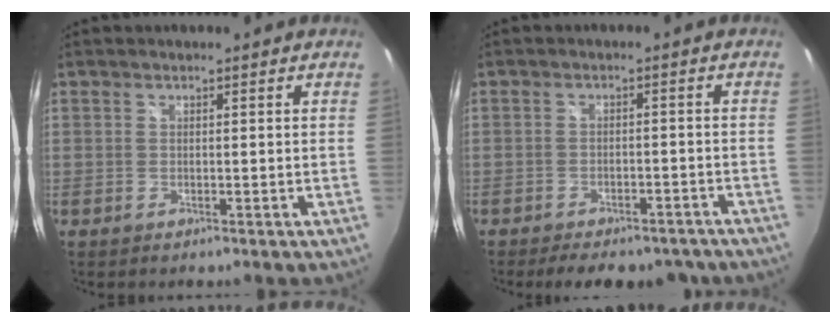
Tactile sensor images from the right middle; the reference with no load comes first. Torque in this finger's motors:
{"motor_torque": [1.07, -1.07, 0.33, 0.08]}